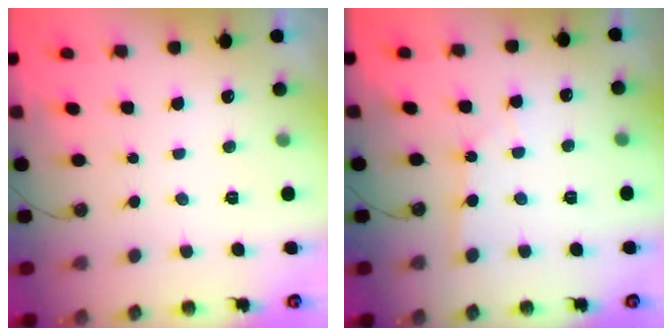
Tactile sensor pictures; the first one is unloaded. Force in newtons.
{"total": 3.1, "press": 3.1, "slide": 0.5}